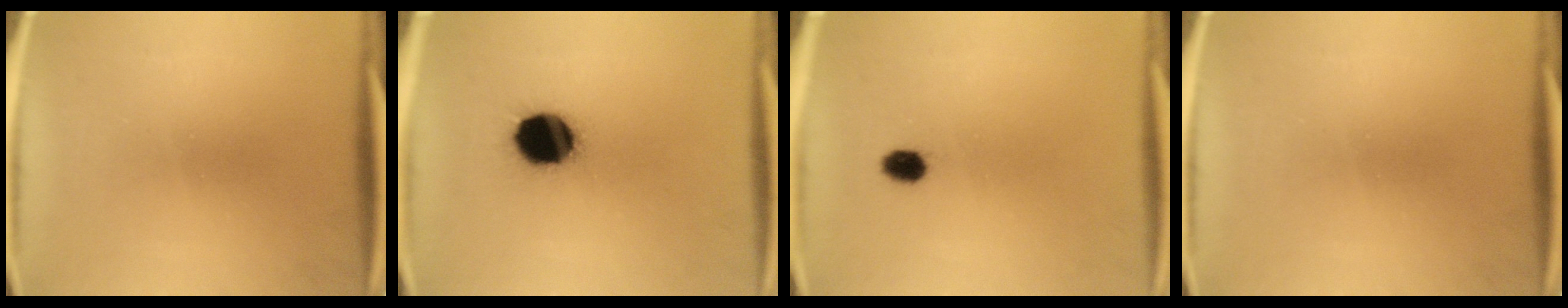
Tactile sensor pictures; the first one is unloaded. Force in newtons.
{"total": 14.7}
{"total": 2.7}
{"total": 0.0}